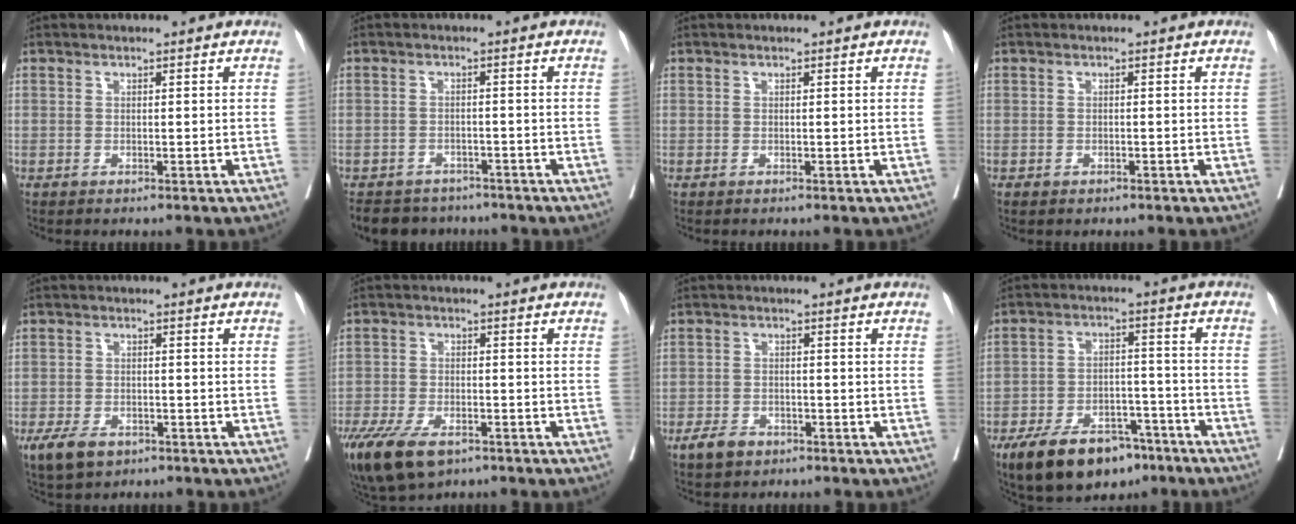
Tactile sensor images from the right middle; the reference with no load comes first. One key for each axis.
{"total": 7.2, "fx": -6.3, "fy": 3.4, "fz": 0.9, "tx": -0.009, "ty": 0.001, "tz": -0.087}
{"total": 0.0}
{"total": 0.7, "fx": -0.4, "fy": 0.5, "fz": 0.3, "tx": -0.009, "ty": -0.001, "tz": -0.003}
{"total": 5.4, "fx": -3.3, "fy": 3.1, "fz": 2.9, "tx": -0.055, "ty": -0.004, "tz": -0.053}
{"total": 12.0, "fx": -7.6, "fy": 5.5, "fz": 7.4, "tx": -0.149, "ty": -0.017, "tz": -0.126}
{"total": 3.6, "fx": -2.4, "fy": 2.1, "fz": 1.7, "tx": -0.031, "ty": 0.002, "tz": -0.037}
{"total": 13.4, "fx": -9.4, "fy": 6.2, "fz": 7.2, "tx": -0.113, "ty": 0.005, "tz": -0.150}